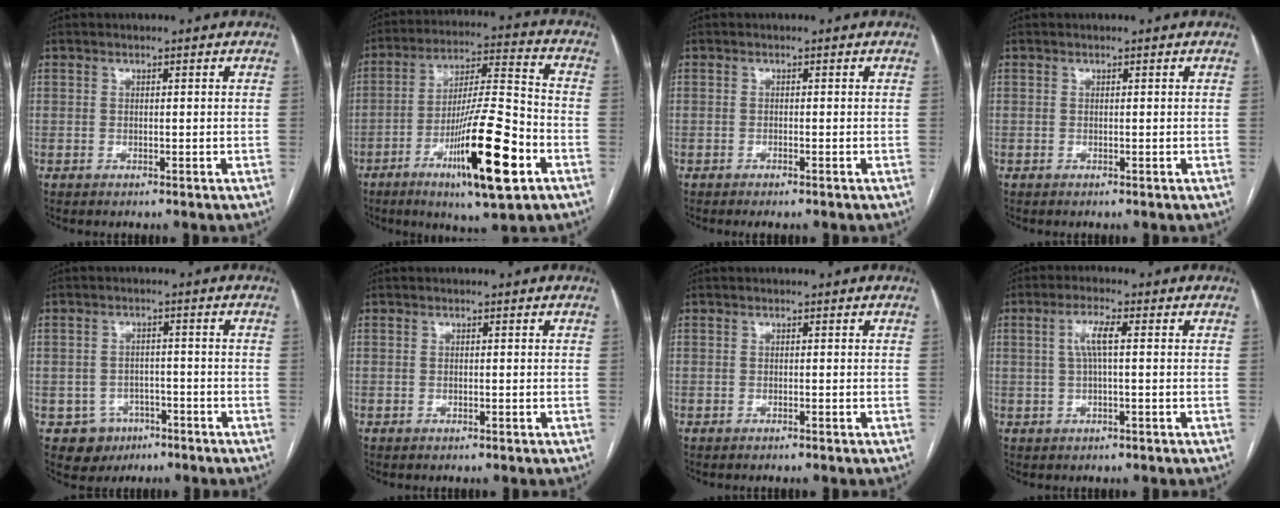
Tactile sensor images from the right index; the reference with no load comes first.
{"total": 17.8, "force": [-7.6, 2.0, 15.9], "torque": [-0.275, -0.015, -0.125]}
{"total": 1.3, "force": [-1.0, 0.1, 0.8], "torque": [-0.013, -0.003, -0.015]}
{"total": 0.0}
{"total": 5.1, "force": [-2.6, 4.4, 0.5], "torque": [-0.002, 0.012, -0.032]}
{"total": 0.0}
{"total": 0.7, "force": [-0.6, -0.1, 0.3], "torque": [-0.002, 0.001, -0.011]}
{"total": 4.1, "force": [0.7, 0.5, 4.0], "torque": [-0.080, 0.010, 0.013]}